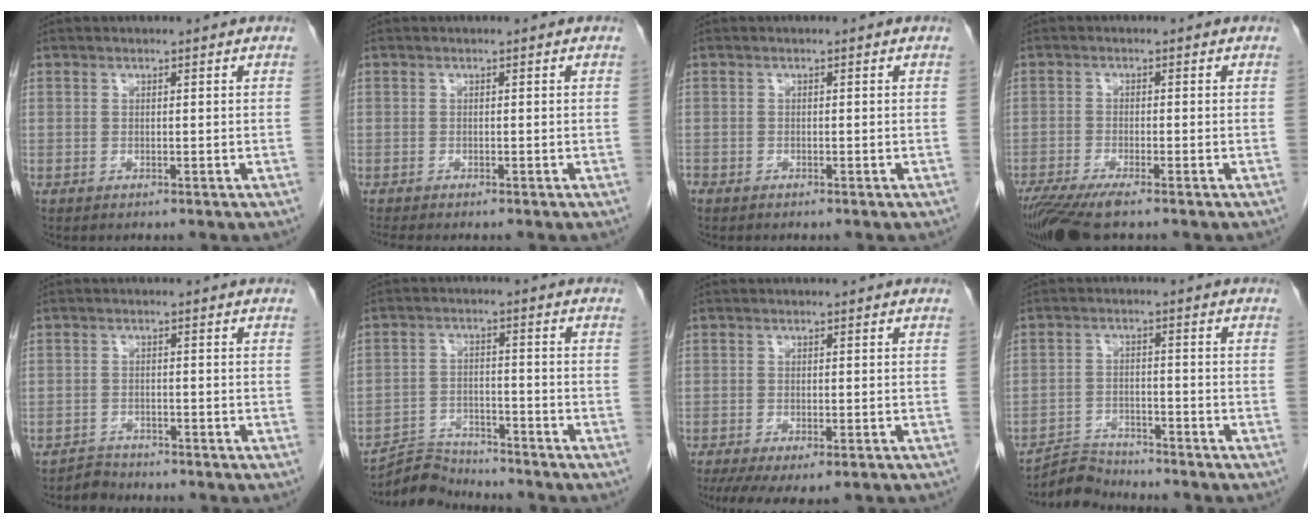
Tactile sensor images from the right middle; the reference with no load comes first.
{"total": 2.1, "force": [-1.9, 0.0, 0.9], "torque": [-0.017, -0.005, -0.028]}
{"total": 1.1, "force": [-0.8, 0.6, 0.2], "torque": [-0.011, -0.001, -0.018]}
{"total": 7.2, "force": [-5.5, 0.6, 4.6], "torque": [-0.078, -0.019, -0.096]}
{"total": 2.1, "force": [-1.9, 0.4, -0.9], "torque": [0.017, -0.005, -0.035]}
{"total": 6.4, "force": [-6.3, 0.8, -0.7], "torque": [0.007, 0.001, -0.114]}
{"total": 9.0, "force": [-6.2, 3.2, 5.7], "torque": [-0.093, -0.018, -0.091]}
{"total": 5.0, "force": [-4.9, 0.6, -0.9], "torque": [0.013, -0.003, -0.088]}